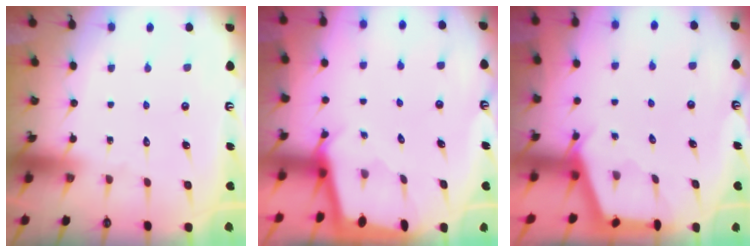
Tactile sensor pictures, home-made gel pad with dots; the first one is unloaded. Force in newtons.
{"total": 1.7, "press": 1.7, "slide": 0.0}
{"total": 2.6, "press": 2.6, "slide": 0.3}